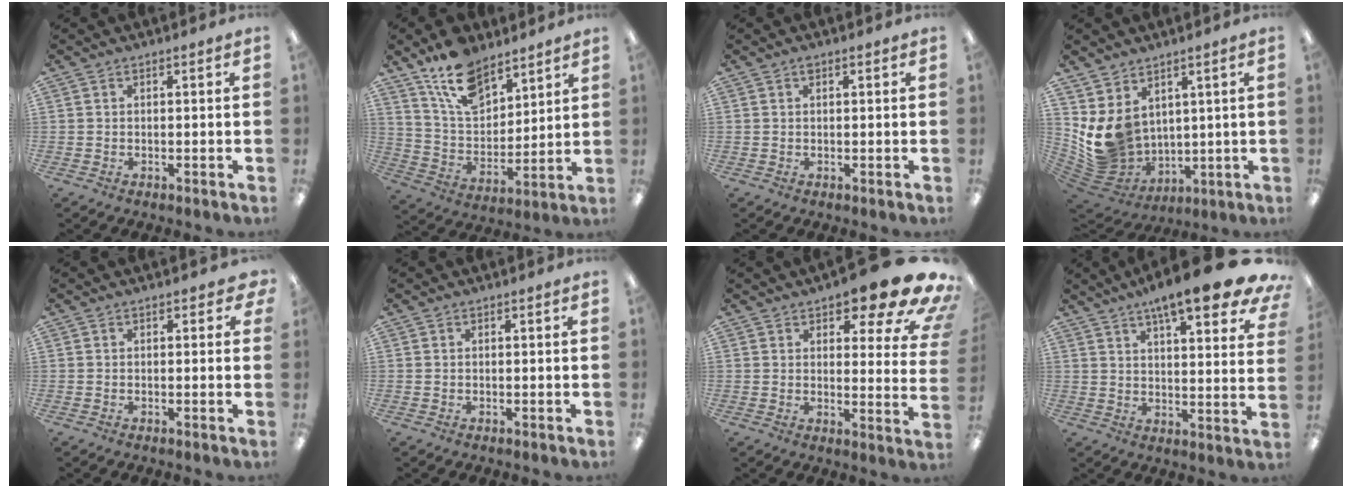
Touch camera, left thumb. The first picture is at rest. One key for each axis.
{"total": 14.4, "fx": 10.8, "fy": 7.0, "fz": 6.5, "tx": -0.121, "ty": -0.054, "tz": 0.201}
{"total": 1.0, "fx": 0.5, "fy": 0.5, "fz": 0.6, "tx": -0.015, "ty": 0.005, "tz": 0.008}
{"total": 10.8, "fx": 4.1, "fy": 8.6, "fz": 5.0, "tx": -0.126, "ty": -0.039, "tz": 0.088}
{"total": 1.7, "fx": 0.6, "fy": 1.2, "fz": 1.1, "tx": -0.014, "ty": 0.002, "tz": 0.009}
{"total": 0.0}
{"total": 14.2, "fx": 9.7, "fy": 4.3, "fz": 9.4, "tx": -0.115, "ty": -0.072, "tz": 0.157}
{"total": 14.3, "fx": 9.9, "fy": 3.5, "fz": 9.8, "tx": -0.135, "ty": -0.058, "tz": 0.156}